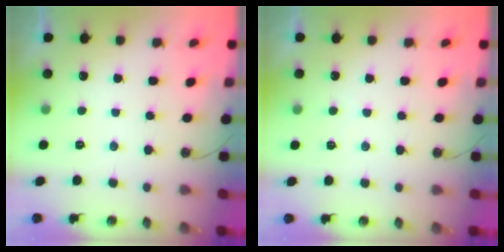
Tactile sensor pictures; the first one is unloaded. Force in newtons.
{"total": 3.6, "press": 3.6, "slide": 0.4}